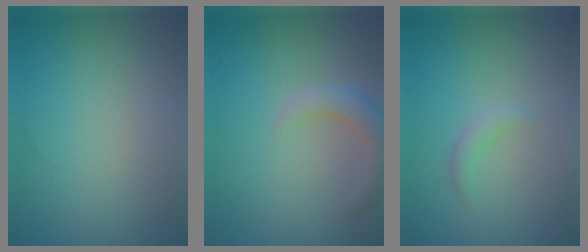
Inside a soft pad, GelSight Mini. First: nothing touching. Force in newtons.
{"total": 3.0, "press": 3.0, "slide": 0.3}
{"total": 1.2, "press": 1.2, "slide": 0.2}